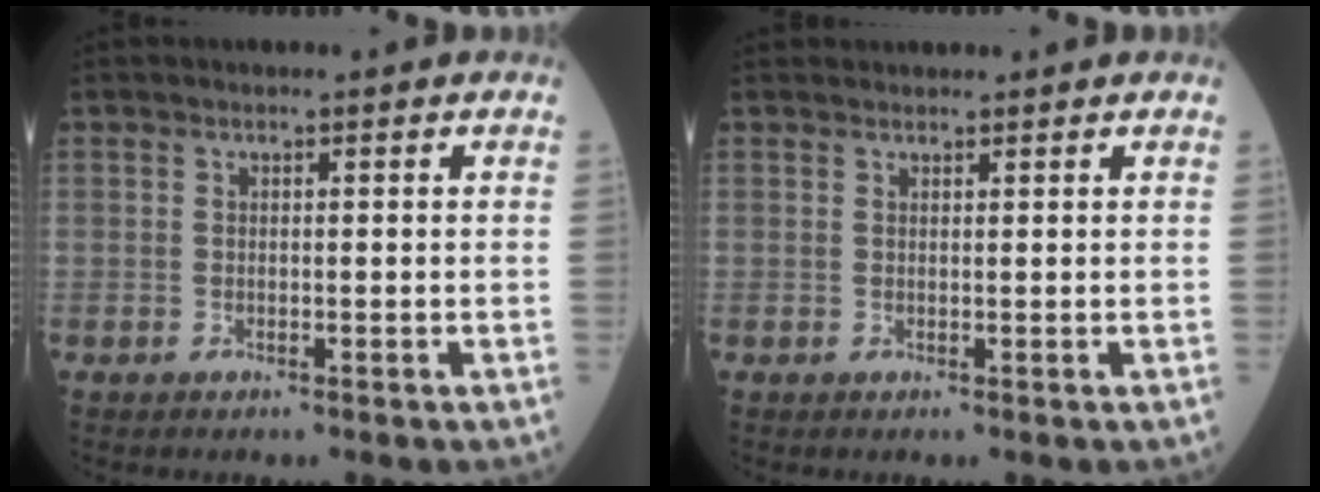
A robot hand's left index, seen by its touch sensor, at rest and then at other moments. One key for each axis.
{"total": 1.3, "fx": 1.3, "fy": 0.3, "fz": 0.0, "tx": -0.005, "ty": 0.016, "tz": 0.020}